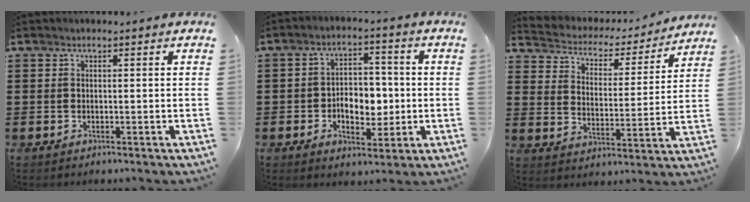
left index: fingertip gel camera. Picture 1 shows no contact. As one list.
[{"total": 6.1, "force": [-1.0, 4.2, 4.3], "torque": [-0.072, 0.007, -0.023]}, {"total": 3.0, "force": [2.8, 0.9, 0.1], "torque": [-0.026, -0.027, 0.039]}]